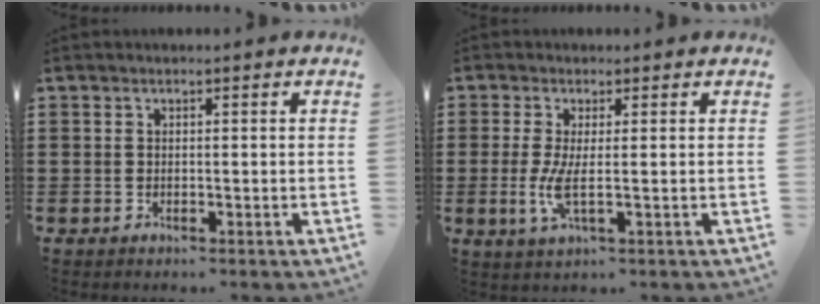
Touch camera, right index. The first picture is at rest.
{"total": 4.5, "force": [-0.3, 0.7, 4.4], "torque": [-0.102, -0.012, -0.012]}